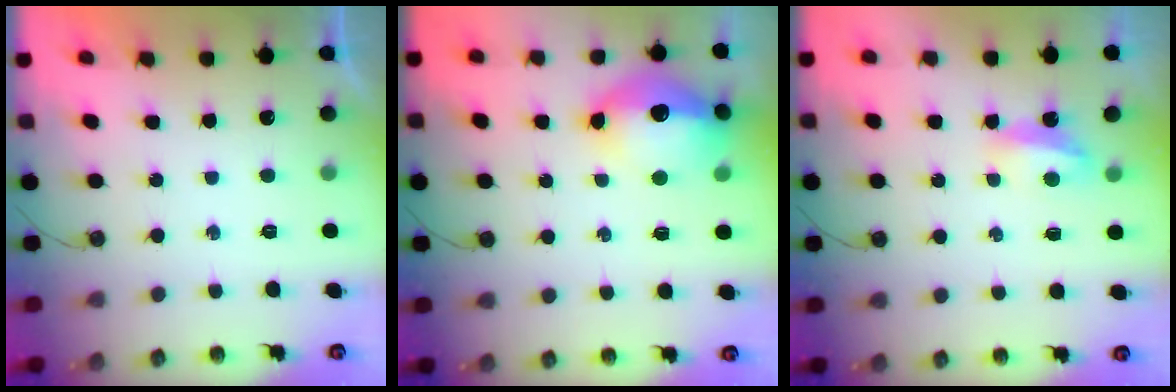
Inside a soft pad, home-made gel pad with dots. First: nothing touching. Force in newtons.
{"total": 15.4, "press": 15.3, "slide": 1.6}
{"total": 5.0, "press": 4.9, "slide": 0.6}